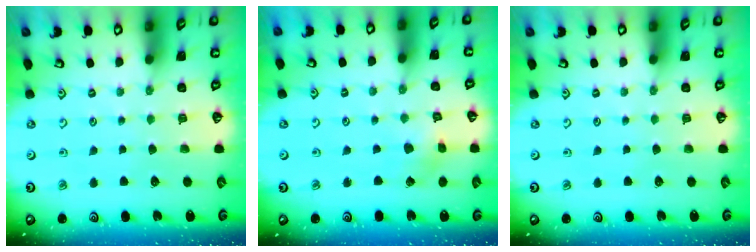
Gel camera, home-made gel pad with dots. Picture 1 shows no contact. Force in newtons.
{"total": 2.3, "press": 2.3, "slide": 0.2}
{"total": 0.0}